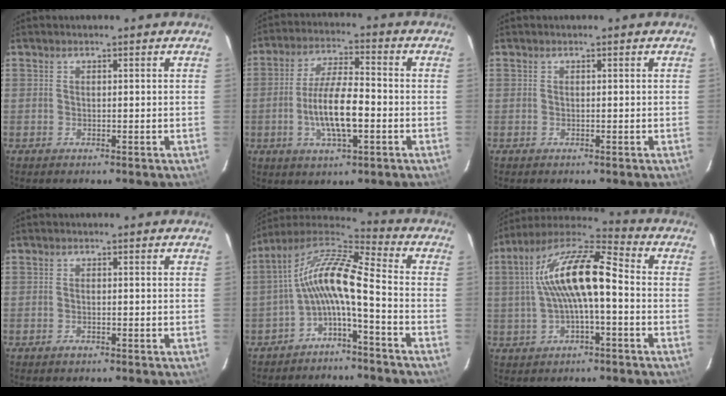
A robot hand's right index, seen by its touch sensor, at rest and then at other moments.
{"total": 10.8, "force": [-2.6, 2.9, 10.1], "torque": [-0.199, 0.000, -0.047]}
{"total": 0.0}
{"total": 1.1, "force": [-0.7, 0.4, 0.8], "torque": [-0.016, 0.001, -0.012]}
{"total": 11.7, "force": [-2.9, 2.1, 11.1], "torque": [-0.221, 0.020, -0.063]}
{"total": 14.8, "force": [0.0, 4.3, 14.2], "torque": [-0.265, 0.026, -0.005]}